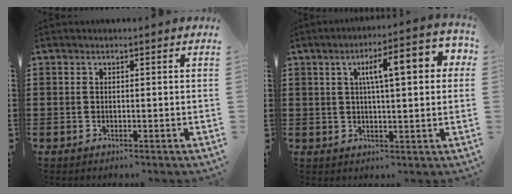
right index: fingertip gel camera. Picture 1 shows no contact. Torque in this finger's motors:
{"motor_torque": [1.61, 0.53, 0.98, 0.21]}